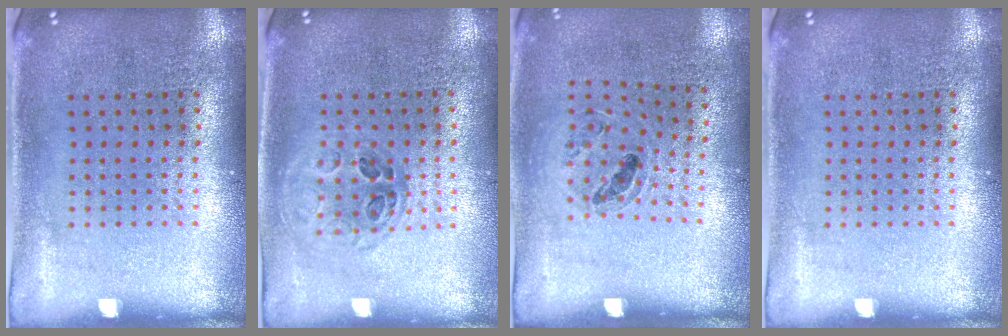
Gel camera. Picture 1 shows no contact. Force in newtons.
{"total": 1.0, "press": 1.0, "slide": 0.4}
{"total": 0.9, "press": 0.8, "slide": 0.4}
{"total": 0.0}